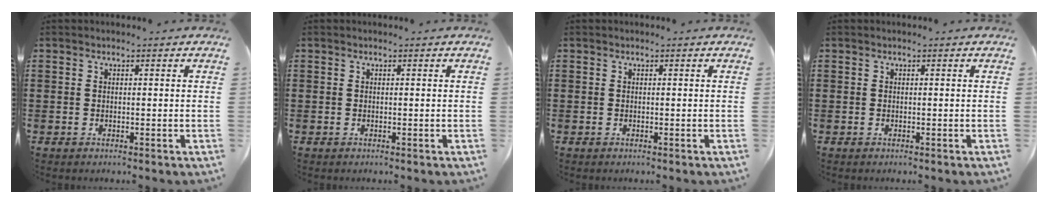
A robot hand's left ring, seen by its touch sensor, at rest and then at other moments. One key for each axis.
{"total": 0.0}
{"total": 0.0}
{"total": 0.0}